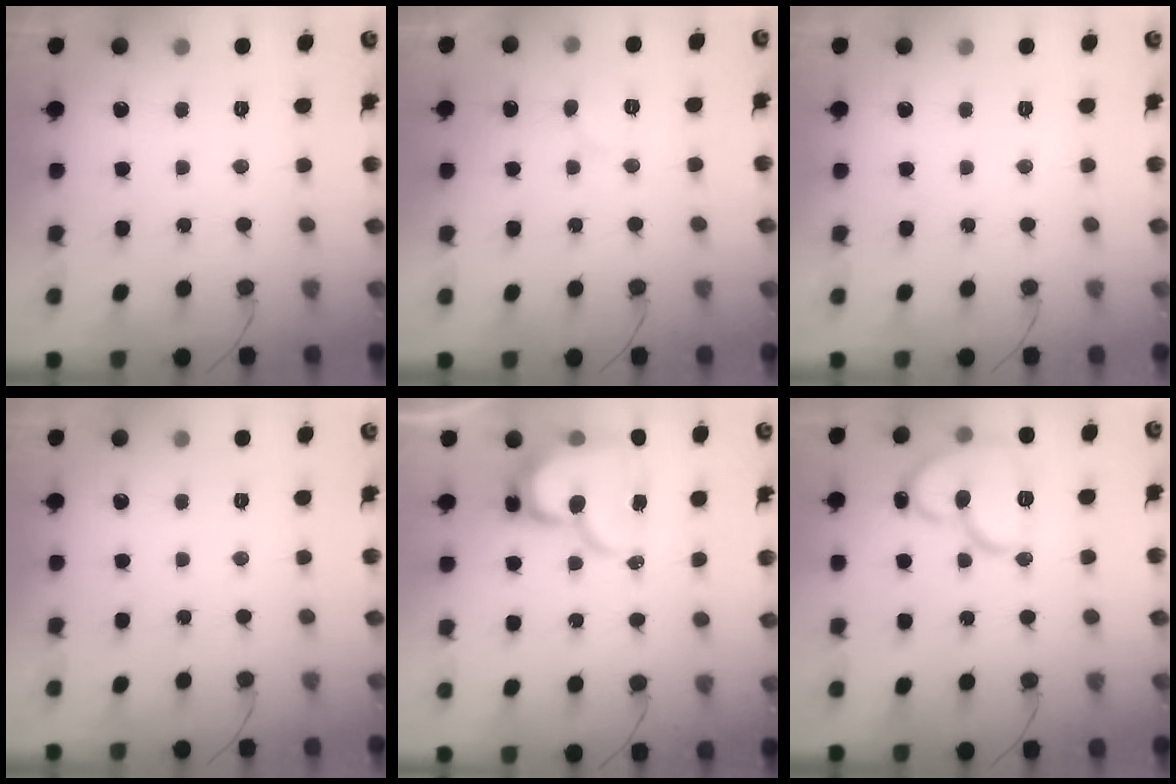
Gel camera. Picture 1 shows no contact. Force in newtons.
{"total": 6.1, "press": 6.0, "slide": 0.5}
{"total": 0.0}
{"total": 0.0}
{"total": 14.4, "press": 14.4, "slide": 1.1}
{"total": 14.8, "press": 14.7, "slide": 1.3}